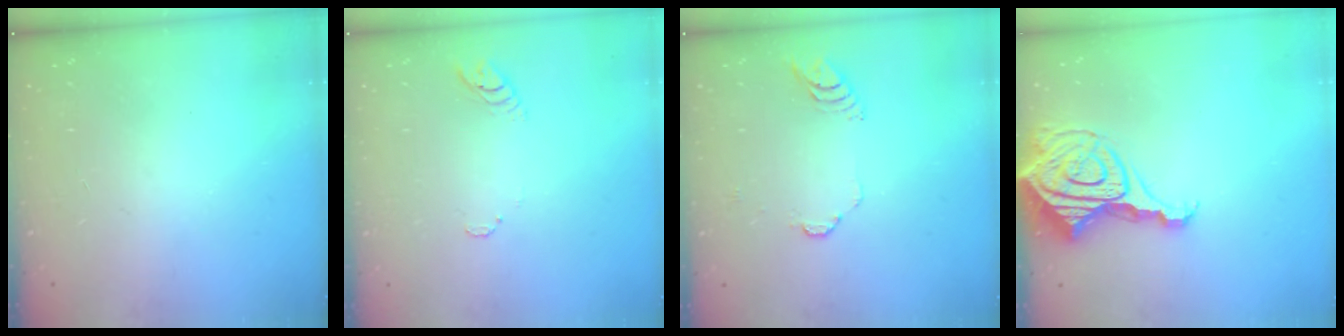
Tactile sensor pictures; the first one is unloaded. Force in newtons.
{"total": 3.6, "press": 3.6, "slide": 0.2}
{"total": 4.2, "press": 4.2, "slide": 0.3}
{"total": 14.2, "press": 14.2, "slide": 1.4}